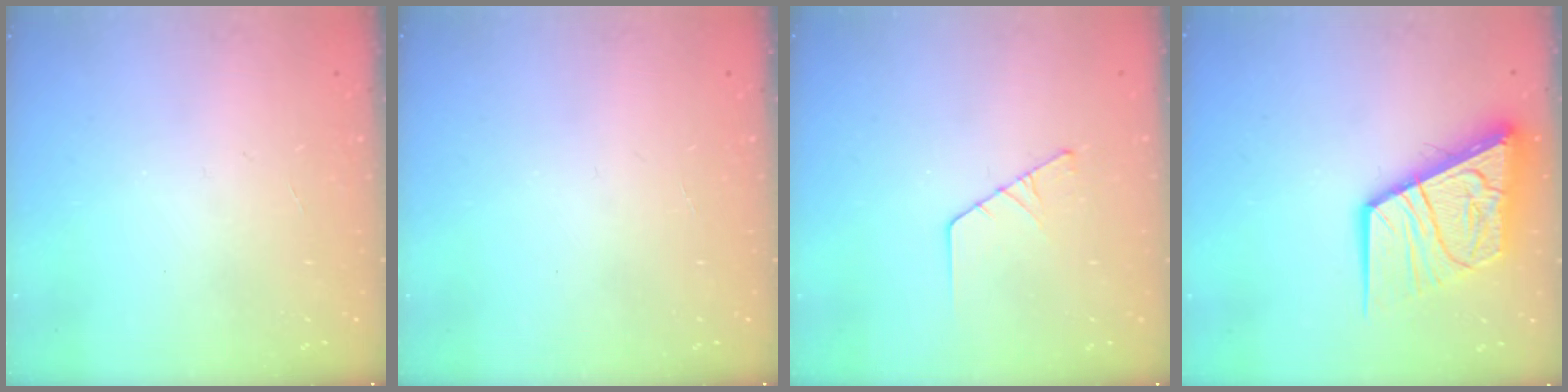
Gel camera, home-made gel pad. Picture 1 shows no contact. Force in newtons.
{"total": 0.0}
{"total": 3.3, "press": 3.3, "slide": 0.3}
{"total": 17.9, "press": 17.8, "slide": 2.0}